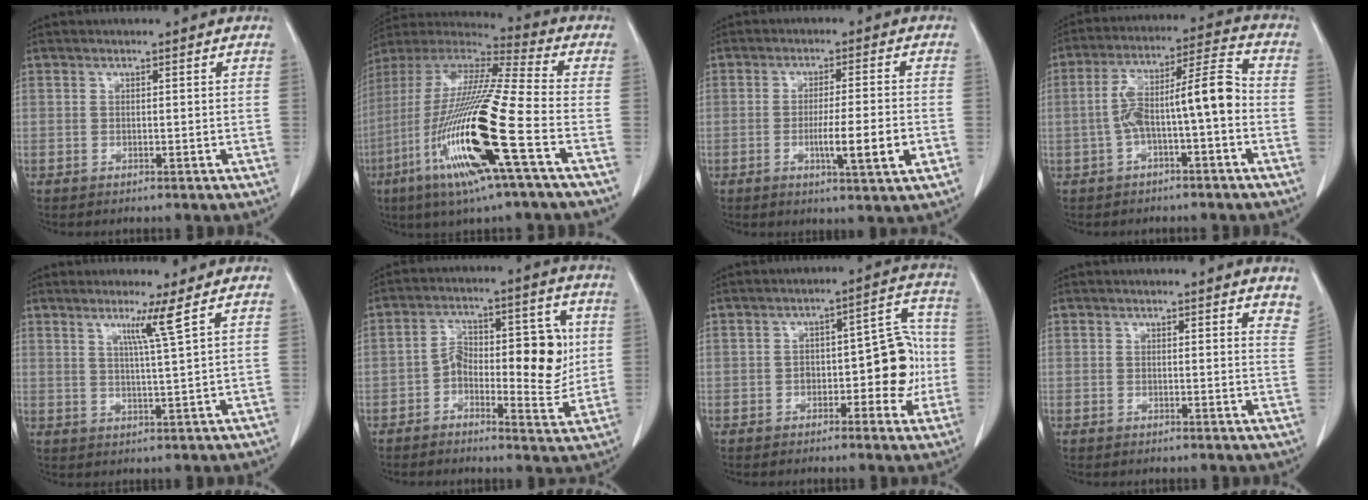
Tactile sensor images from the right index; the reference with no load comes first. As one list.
[{"total": 22.9, "force": [-7.8, 0.9, 21.5], "torque": [-0.454, -0.038, -0.153]}, {"total": 7.9, "force": [-2.2, 0.0, 7.6], "torque": [-0.120, -0.011, -0.034]}, {"total": 10.5, "force": [-2.0, 1.3, 10.2], "torque": [-0.177, 0.042, -0.032]}, {"total": 4.3, "force": [2.3, -1.7, 3.2], "torque": [-0.061, -0.011, 0.046]}, {"total": 11.6, "force": [-0.5, 4.9, 10.5], "torque": [-0.147, 0.030, -0.005]}, {"total": 9.3, "force": [-1.6, 3.9, 8.3], "torque": [-0.099, 0.040, -0.017]}, {"total": 5.5, "force": [5.0, 1.3, 2.0], "torque": [-0.008, -0.018, 0.035]}]